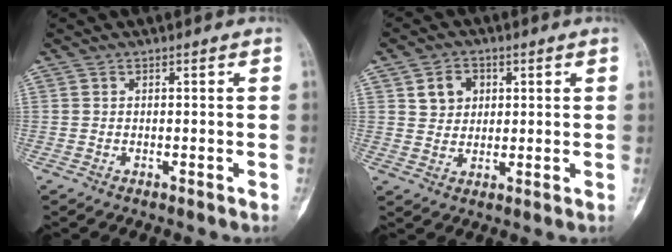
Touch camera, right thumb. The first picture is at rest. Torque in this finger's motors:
{"motor_torque": [-0.43, 0.63, 0.54, 0.07, 0.01]}